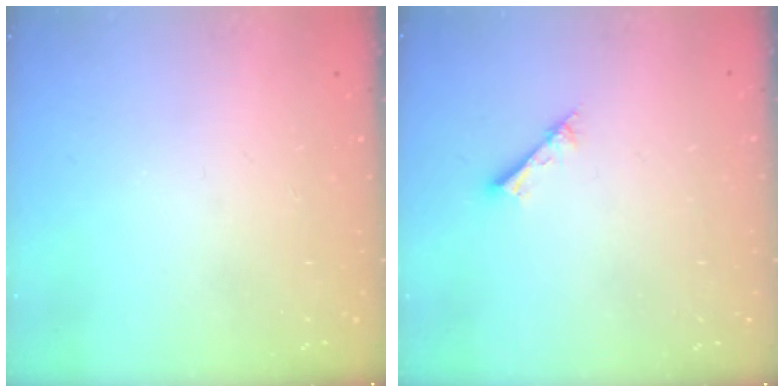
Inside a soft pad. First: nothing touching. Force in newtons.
{"total": 1.2, "press": 1.2, "slide": 0.1}